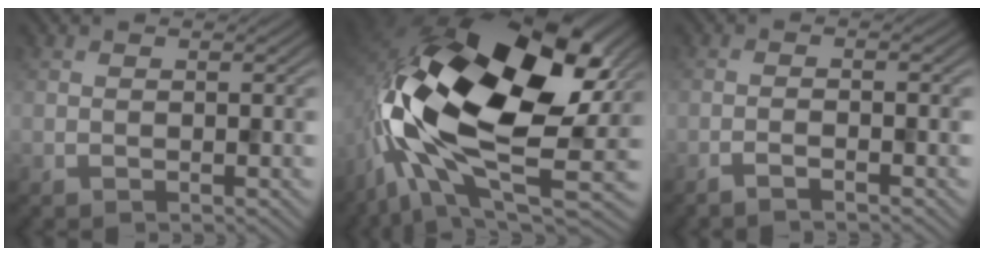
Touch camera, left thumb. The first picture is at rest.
{"total": 19.8, "force": [-1.3, 11.5, 16.1], "torque": [-0.327, -0.033, -0.012]}
{"total": 1.8, "force": [-1.3, 0.1, 1.2], "torque": [-0.016, 0.006, -0.036]}